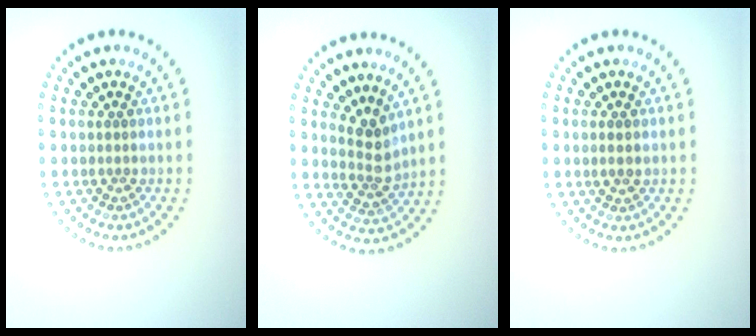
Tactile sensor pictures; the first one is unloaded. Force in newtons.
{"total": 2.6, "press": 1.9, "slide": 1.7}
{"total": 0.7, "press": 0.7, "slide": 0.0}